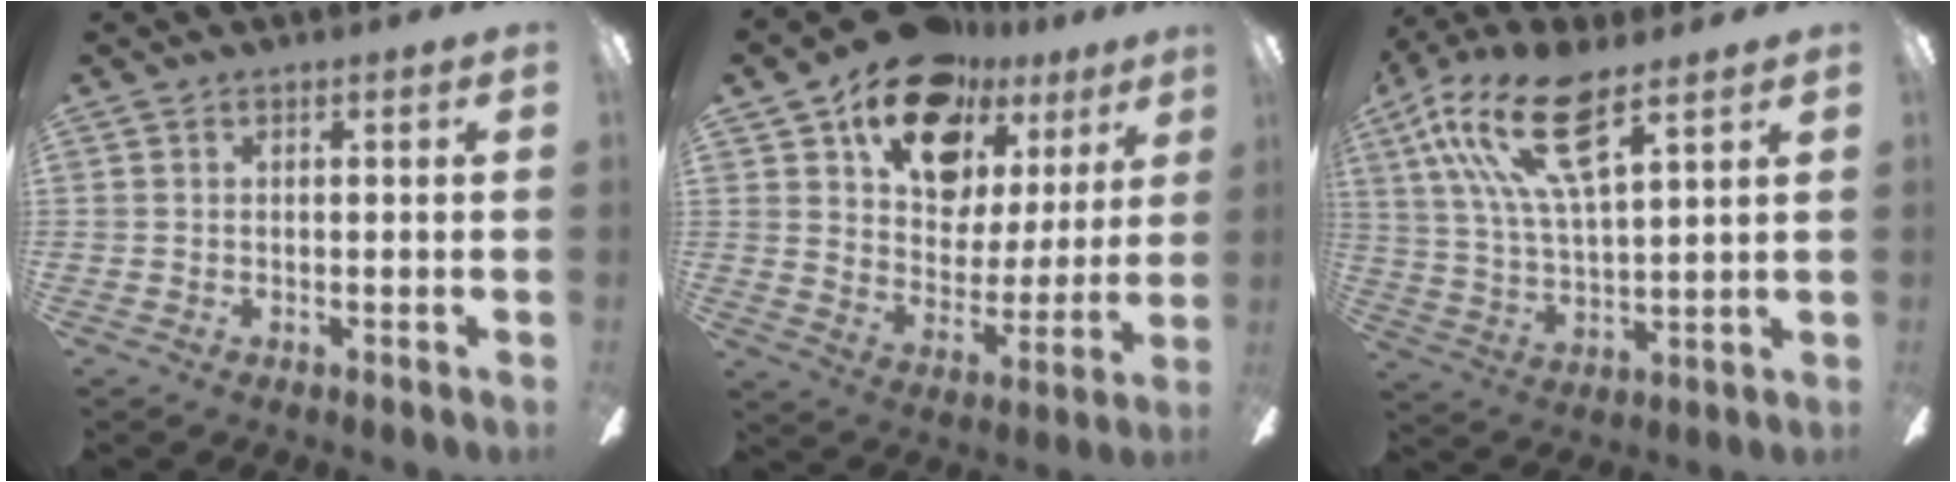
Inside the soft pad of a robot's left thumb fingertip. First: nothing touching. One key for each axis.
{"total": 17.6, "fx": 12.3, "fy": 10.2, "fz": 7.3, "tx": -0.127, "ty": -0.074, "tz": 0.223}
{"total": 18.2, "fx": 10.4, "fy": 6.4, "fz": 13.5, "tx": -0.279, "ty": -0.038, "tz": 0.177}